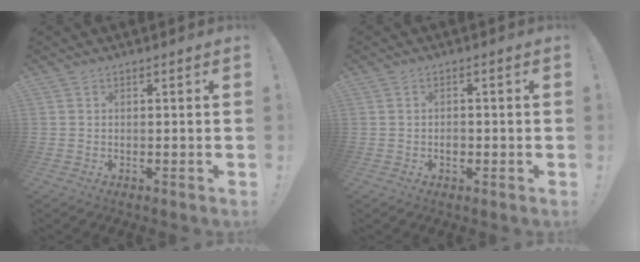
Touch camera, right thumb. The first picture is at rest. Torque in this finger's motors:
{"motor_torque": [0.64, 0.80, 0.56, -0.42, 0.00]}